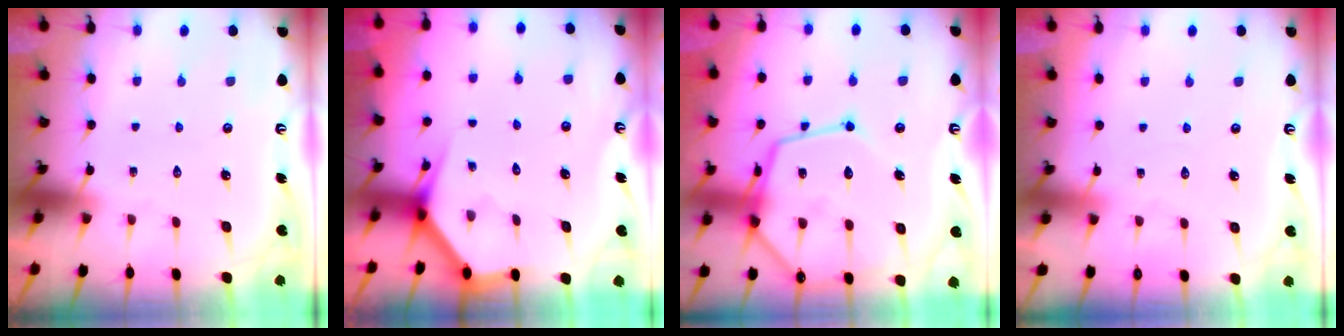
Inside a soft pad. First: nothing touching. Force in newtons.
{"total": 3.6, "press": 3.6, "slide": 0.3}
{"total": 19.1, "press": 19.0, "slide": 1.7}
{"total": 2.1, "press": 2.1, "slide": 0.2}